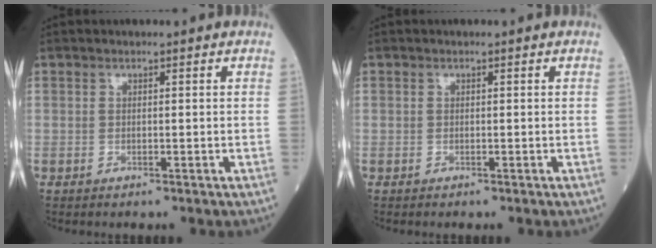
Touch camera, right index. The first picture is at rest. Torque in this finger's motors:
{"motor_torque": [-0.03, -0.01, 0.08, 0.01]}